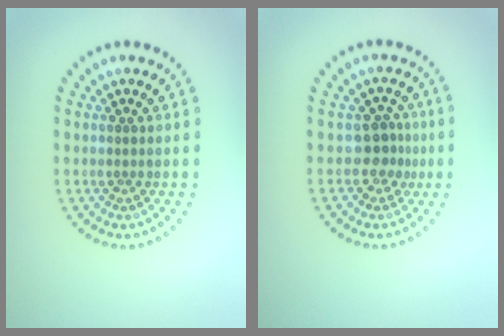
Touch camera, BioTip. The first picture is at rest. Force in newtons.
{"total": 2.2, "press": 1.6, "slide": 1.6}